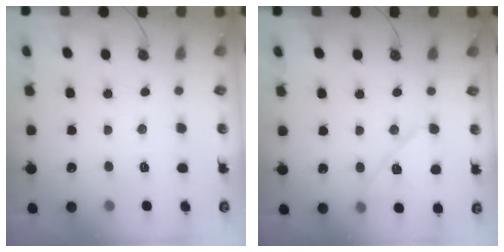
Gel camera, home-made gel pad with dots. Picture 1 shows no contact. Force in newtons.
{"total": 11.1, "press": 11.1, "slide": 0.6}